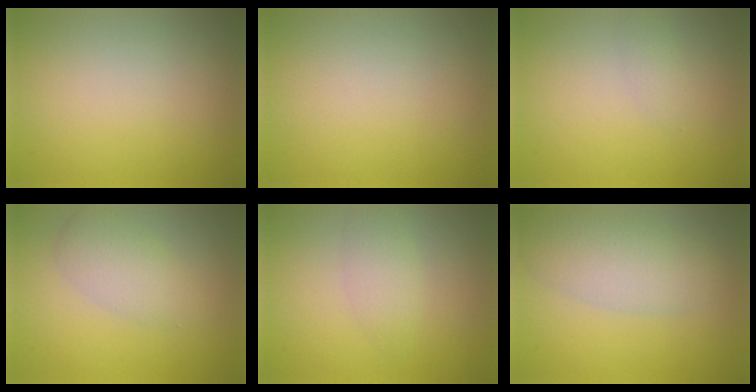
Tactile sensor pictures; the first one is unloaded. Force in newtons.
{"total": 0.0}
{"total": 0.8, "press": 0.8, "slide": 0.0}
{"total": 2.9, "press": 2.9, "slide": 0.1}
{"total": 1.8, "press": 1.8, "slide": 0.1}
{"total": 4.6, "press": 4.6, "slide": 0.2}